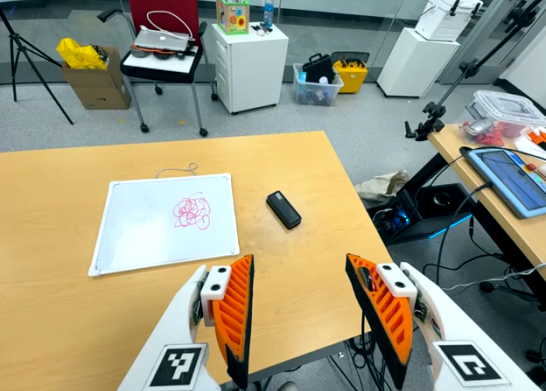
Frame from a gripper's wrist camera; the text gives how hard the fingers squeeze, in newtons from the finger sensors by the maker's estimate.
{"total": 0.0}